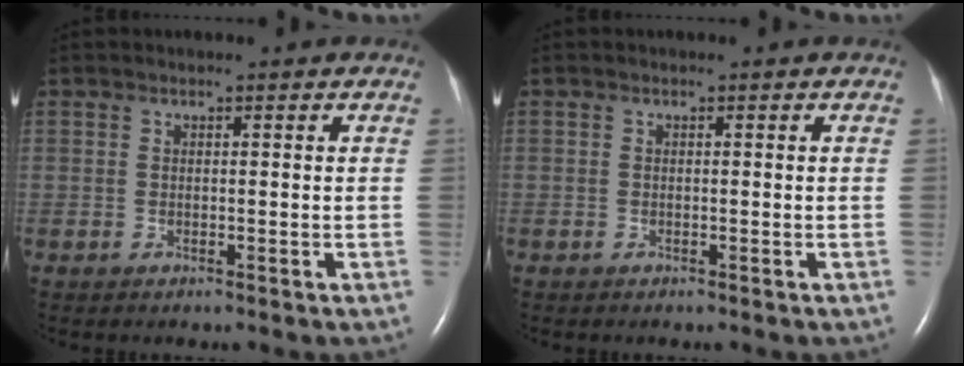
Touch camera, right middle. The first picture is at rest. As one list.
[{"total": 0.0}]